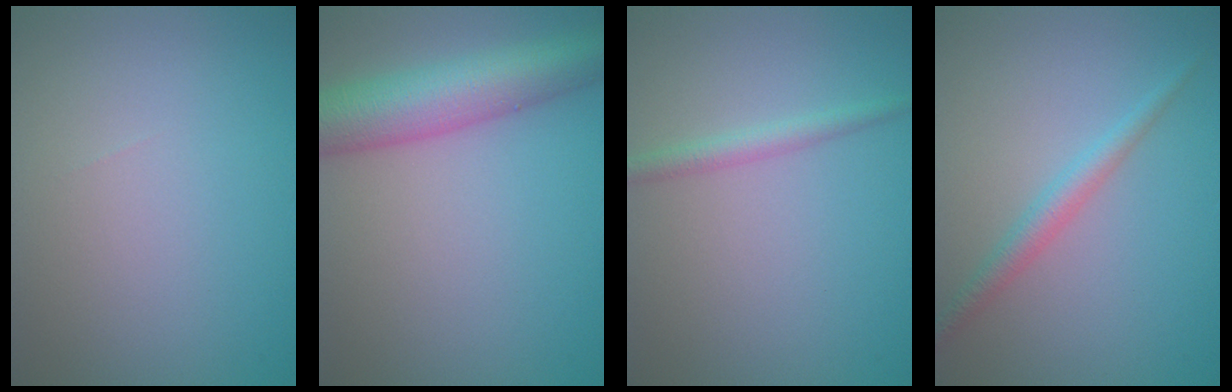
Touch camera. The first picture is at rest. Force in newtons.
{"total": 8.1, "press": 8.1, "slide": 0.2}
{"total": 1.8, "press": 1.8, "slide": 0.0}
{"total": 2.0, "press": 2.0, "slide": 0.1}